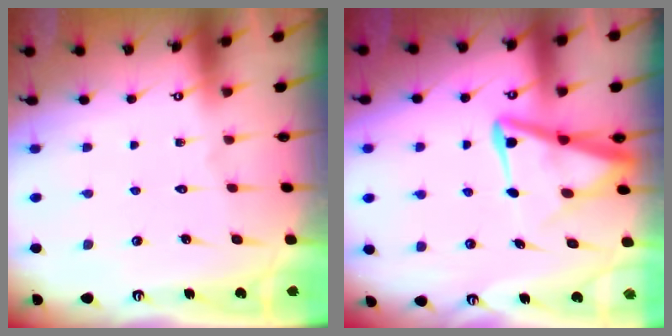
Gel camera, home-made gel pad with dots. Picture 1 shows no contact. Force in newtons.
{"total": 8.4, "press": 8.3, "slide": 1.0}